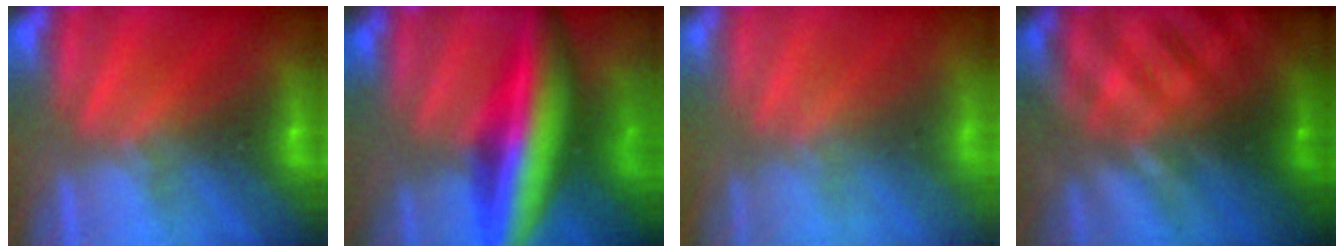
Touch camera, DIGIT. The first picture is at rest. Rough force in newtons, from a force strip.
{"total": 9.7}
{"total": 7.1}
{"total": 2.9}